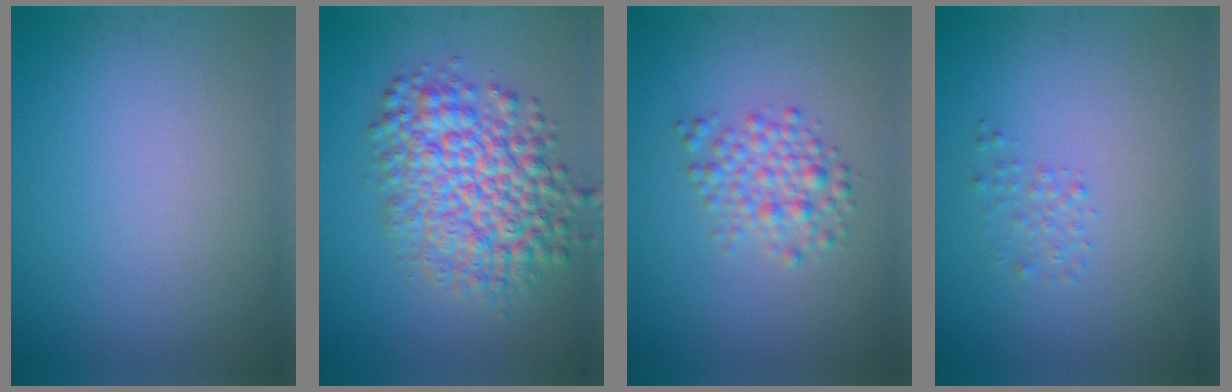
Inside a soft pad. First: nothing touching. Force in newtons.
{"total": 8.0, "press": 8.0, "slide": 0.2}
{"total": 2.8, "press": 2.8, "slide": 0.1}
{"total": 1.0, "press": 1.0, "slide": 0.0}